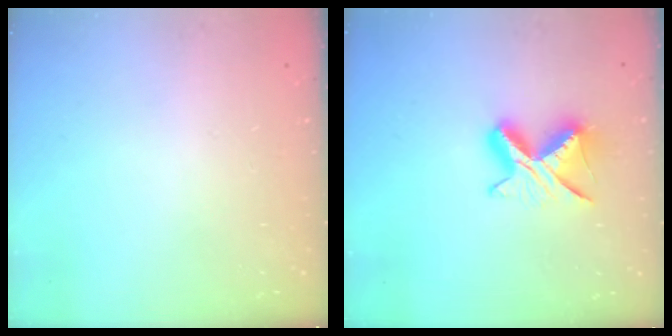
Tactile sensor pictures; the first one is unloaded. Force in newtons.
{"total": 8.7, "press": 8.6, "slide": 1.2}